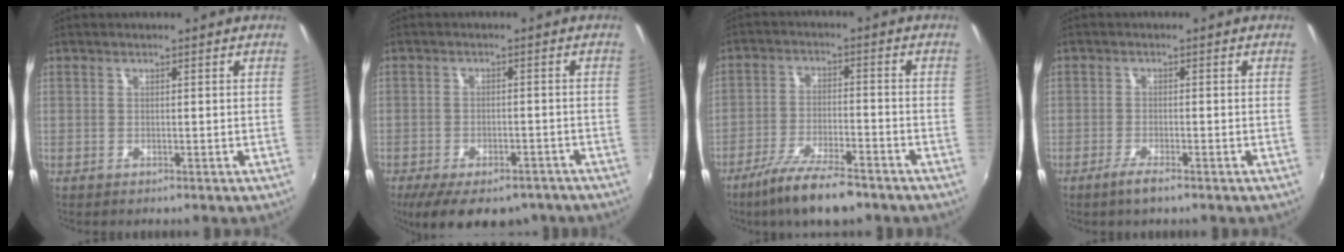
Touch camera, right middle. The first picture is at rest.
{"total": 14.7, "force": [-10.6, 6.3, 7.9], "torque": [-0.159, -0.034, -0.149]}
{"total": 10.7, "force": [-8.2, 2.4, 6.5], "torque": [-0.144, -0.023, -0.145]}
{"total": 2.9, "force": [-2.1, 0.4, 1.9], "torque": [-0.049, -0.007, -0.043]}